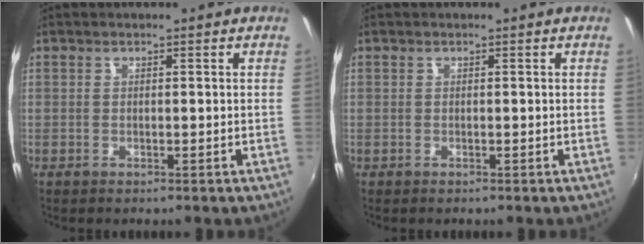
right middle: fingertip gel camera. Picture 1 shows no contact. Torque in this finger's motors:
{"motor_torque": [0.06, -0.21, -0.02, 0.00]}